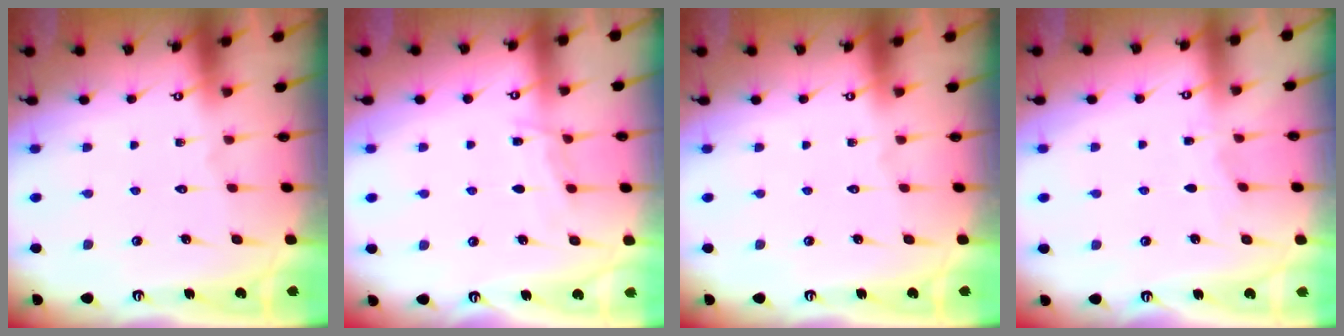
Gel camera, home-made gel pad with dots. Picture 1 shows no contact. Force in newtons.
{"total": 5.7, "press": 5.7, "slide": 0.7}
{"total": 0.0}
{"total": 3.0, "press": 2.9, "slide": 0.5}